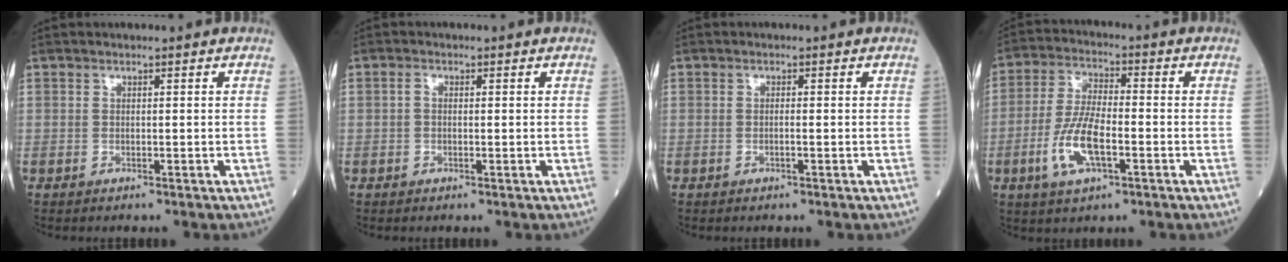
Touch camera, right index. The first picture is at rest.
{"total": 0.9, "force": [-0.1, 0.6, 0.7], "torque": [-0.014, 0.004, -0.004]}
{"total": 0.6, "force": [-0.2, 0.0, 0.6], "torque": [-0.011, 0.001, -0.004]}
{"total": 8.8, "force": [-3.0, 2.6, 7.9], "torque": [-0.167, -0.003, -0.057]}